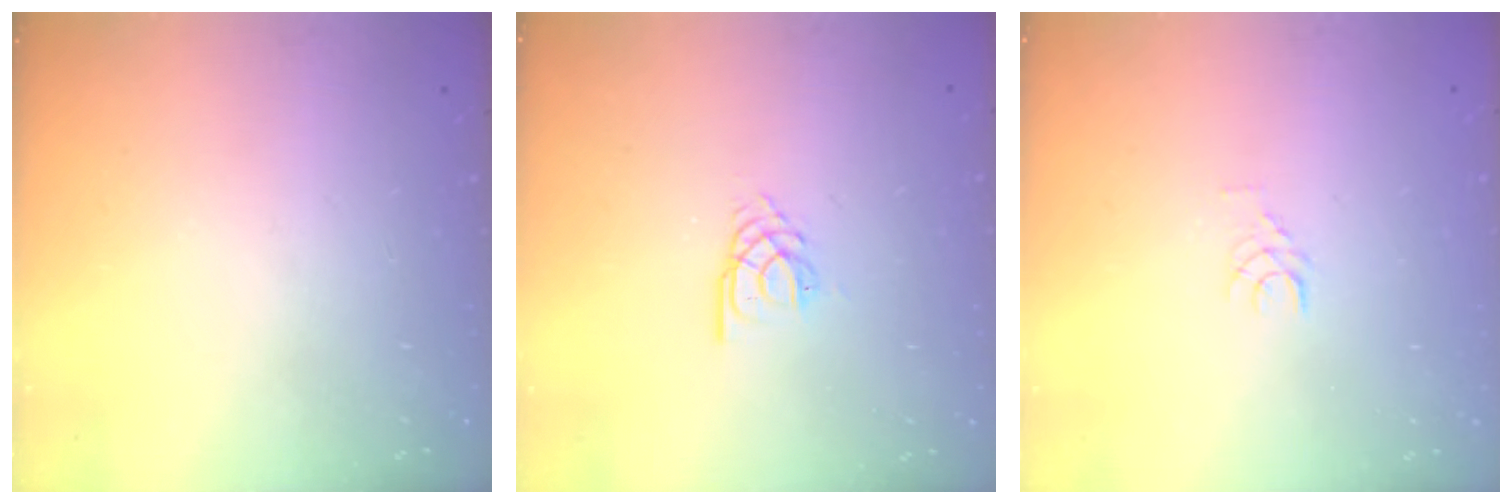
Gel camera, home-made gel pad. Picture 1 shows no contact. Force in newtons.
{"total": 2.8, "press": 2.8, "slide": 0.3}
{"total": 3.6, "press": 3.6, "slide": 0.3}